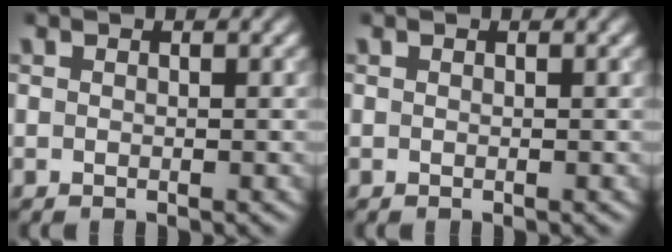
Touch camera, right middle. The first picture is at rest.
{"total": 0.0}